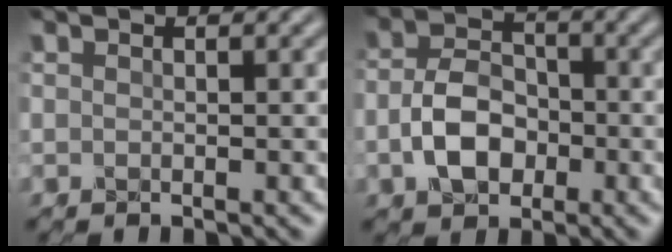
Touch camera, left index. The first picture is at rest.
{"total": 4.9, "force": [-1.8, 3.3, 3.1], "torque": [-0.058, 0.003, -0.038]}